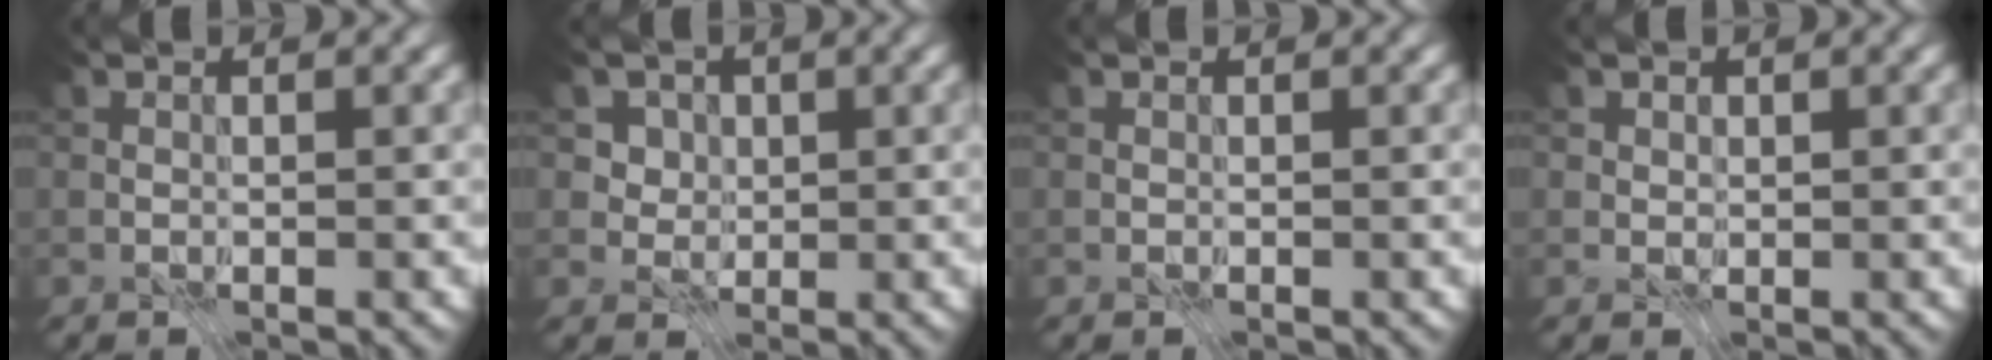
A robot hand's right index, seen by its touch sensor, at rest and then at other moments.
{"total": 3.4, "force": [1.0, 3.0, 1.2], "torque": [-0.029, -0.017, 0.021]}
{"total": 0.0}
{"total": 1.3, "force": [0.6, 1.0, 0.4], "torque": [-0.012, -0.010, 0.022]}